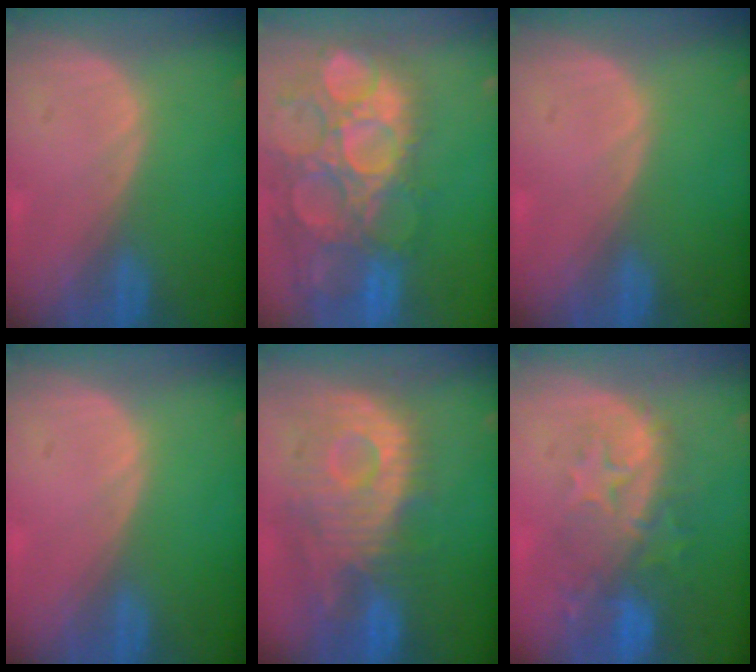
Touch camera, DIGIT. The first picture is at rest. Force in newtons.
{"total": 15.4, "press": 12.7, "slide": 8.7}
{"total": 0.0}
{"total": 0.0}
{"total": 11.6, "press": 10.5, "slide": 4.9}
{"total": 10.3, "press": 8.9, "slide": 5.1}